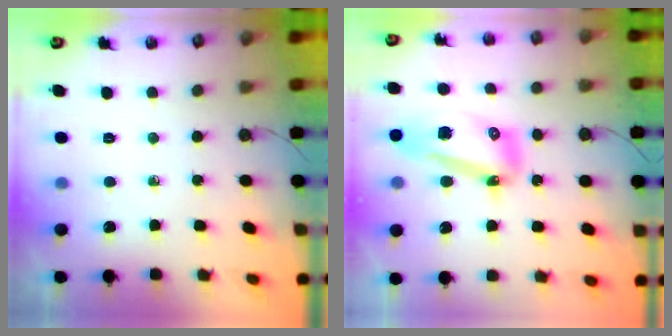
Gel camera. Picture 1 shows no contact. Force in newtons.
{"total": 13.5, "press": 13.4, "slide": 1.4}